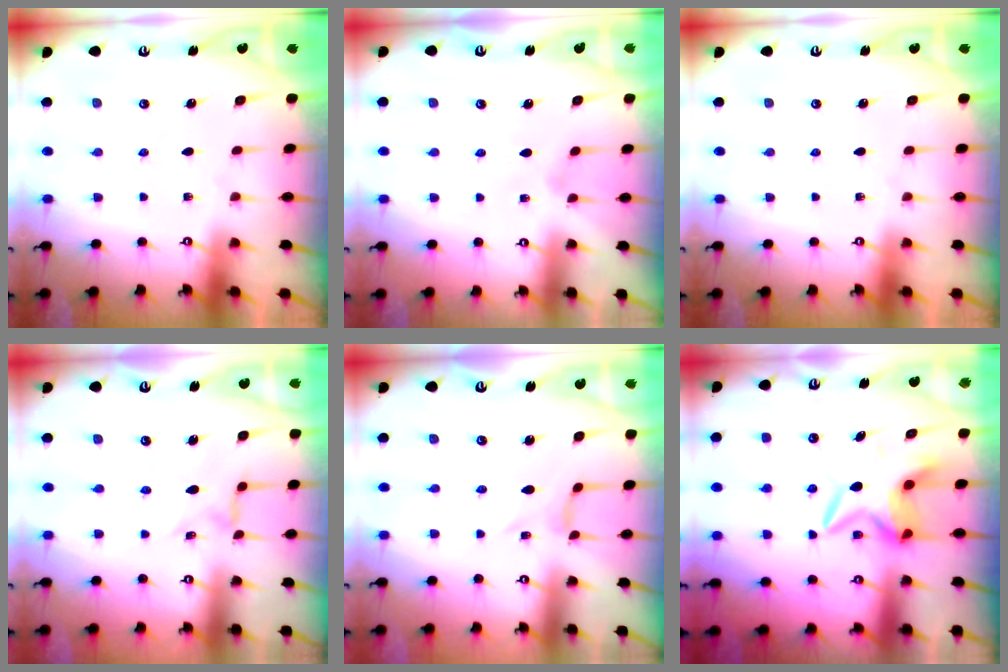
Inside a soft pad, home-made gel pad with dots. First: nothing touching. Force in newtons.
{"total": 1.6, "press": 1.5, "slide": 0.5}
{"total": 0.0}
{"total": 1.3, "press": 1.3, "slide": 0.2}
{"total": 0.0}
{"total": 7.0, "press": 7.0, "slide": 0.7}